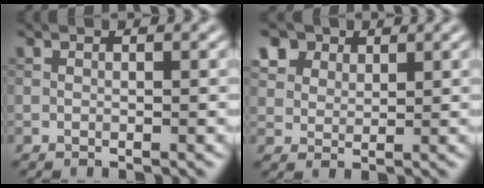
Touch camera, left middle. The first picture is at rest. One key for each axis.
{"total": 6.2, "fx": 3.9, "fy": 4.1, "fz": 2.6, "tx": -0.084, "ty": 0.005, "tz": 0.075}